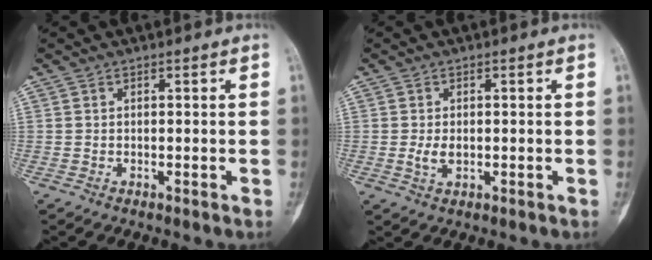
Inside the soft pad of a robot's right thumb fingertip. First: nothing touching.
{"total": 2.6, "force": [-0.2, 1.6, 2.0], "torque": [-0.041, -0.004, -0.001]}